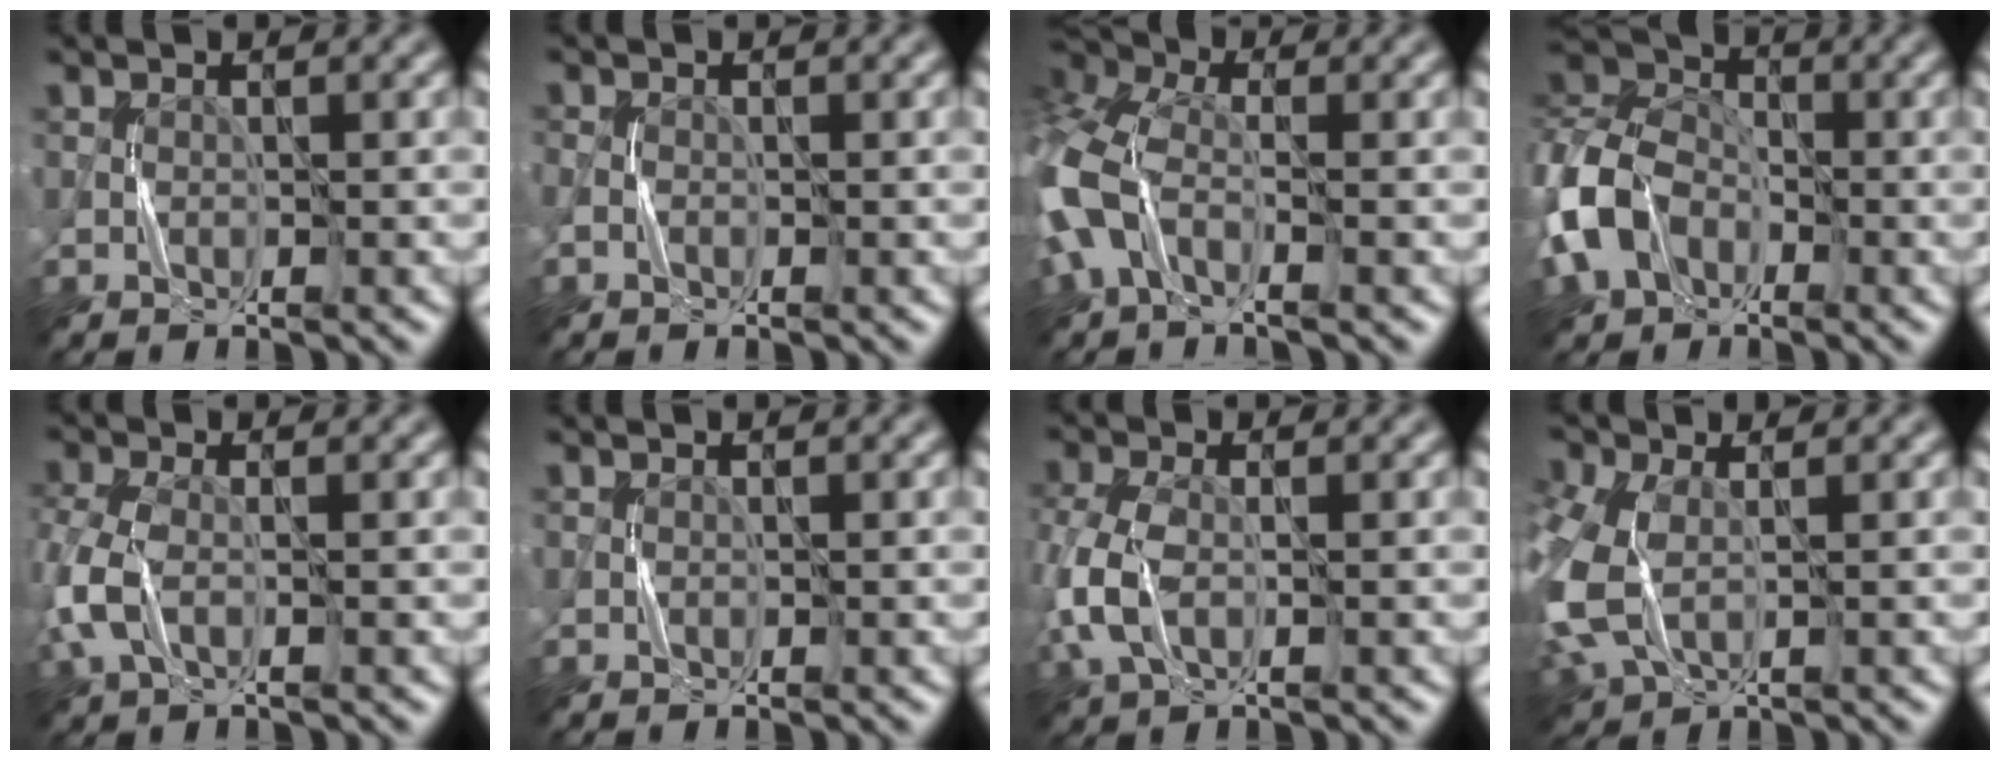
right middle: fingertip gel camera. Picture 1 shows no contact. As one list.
[{"total": 0.8, "force": [-0.3, 0.6, 0.3], "torque": [-0.006, 0.003, -0.008]}, {"total": 8.3, "force": [-2.0, 4.9, 6.4], "torque": [-0.182, 0.000, -0.058]}, {"total": 7.3, "force": [-2.7, 5.5, 3.9], "torque": [-0.092, 0.003, -0.072]}, {"total": 3.9, "force": [-0.7, 2.2, 3.1], "torque": [-0.088, 0.004, -0.023]}, {"total": 0.0}, {"total": 5.1, "force": [-0.8, 3.1, 4.0], "torque": [-0.113, 0.004, -0.022]}, {"total": 7.6, "force": [-0.5, 5.0, 5.7], "torque": [-0.177, -0.009, -0.012]}]